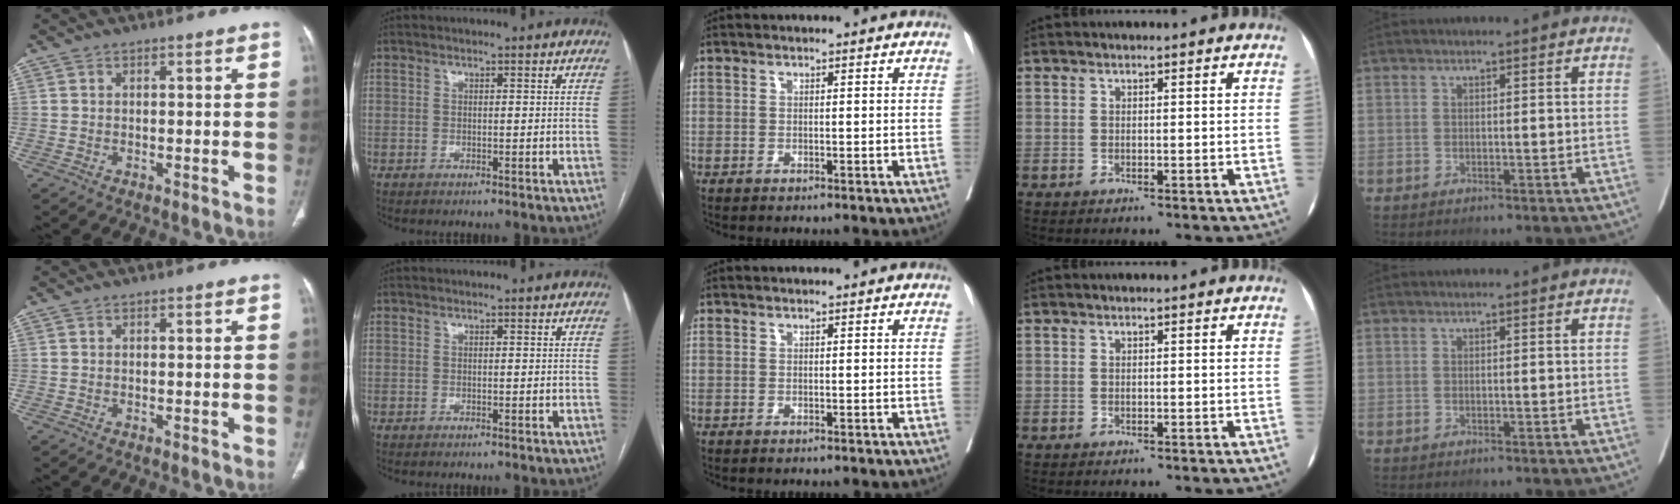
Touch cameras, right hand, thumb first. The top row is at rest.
{}